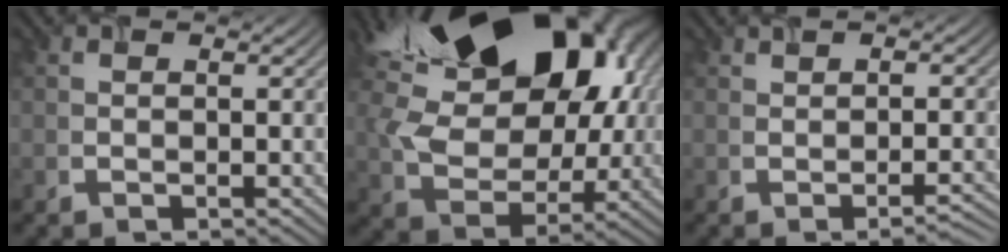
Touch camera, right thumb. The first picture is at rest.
{"total": 20.4, "force": [8.0, 13.4, 13.1], "torque": [-0.231, 0.028, 0.140]}
{"total": 2.4, "force": [-0.8, 0.5, 2.2], "torque": [-0.034, 0.002, -0.007]}